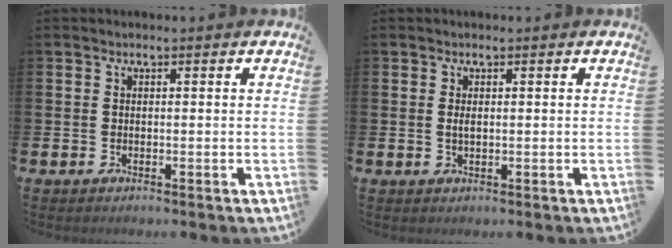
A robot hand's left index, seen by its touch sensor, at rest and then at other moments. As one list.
[{"total": 0.8, "force": [0.2, 0.3, 0.7], "torque": [-0.008, 0.001, 0.001]}]